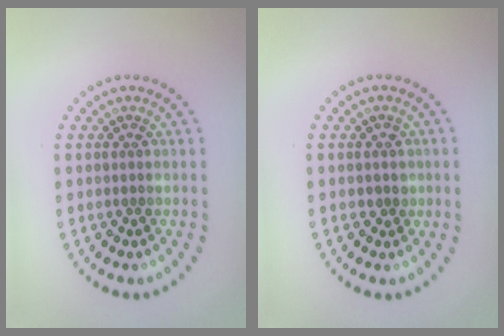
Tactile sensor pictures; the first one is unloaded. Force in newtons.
{"total": 0.8, "press": 0.7, "slide": 0.5}